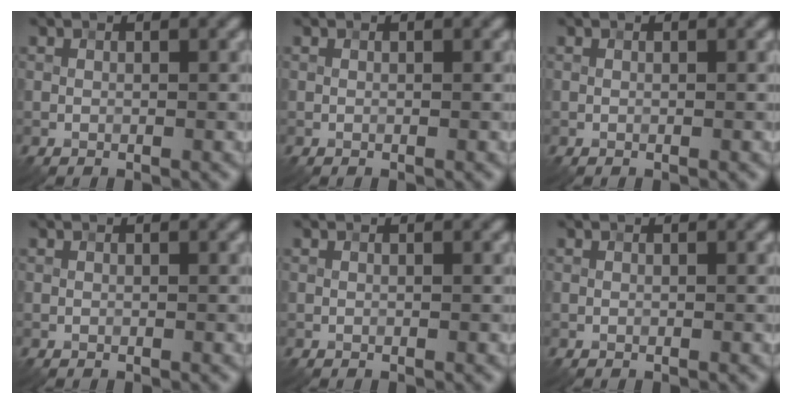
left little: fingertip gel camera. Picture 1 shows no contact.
{"total": 0.0}
{"total": 0.0}
{"total": 0.0}
{"total": 0.0}
{"total": 0.0}